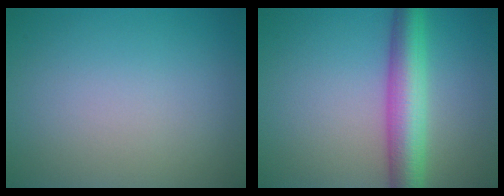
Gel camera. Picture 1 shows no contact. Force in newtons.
{"total": 6.3, "press": 6.3, "slide": 0.1}